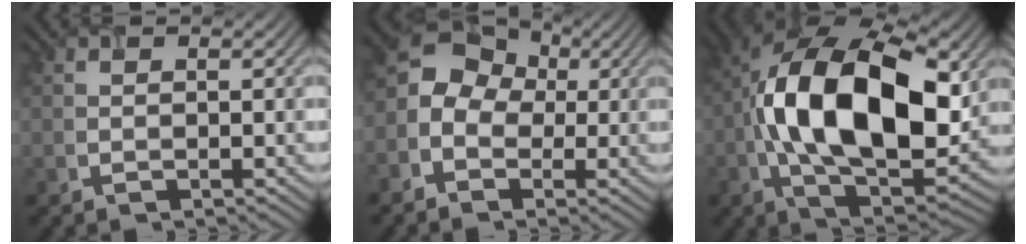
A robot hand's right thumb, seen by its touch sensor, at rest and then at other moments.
{"total": 7.7, "force": [-1.1, 6.3, 4.2], "torque": [-0.082, 0.000, -0.038]}
{"total": 18.8, "force": [1.2, 10.5, 15.5], "torque": [-0.297, -0.003, 0.016]}